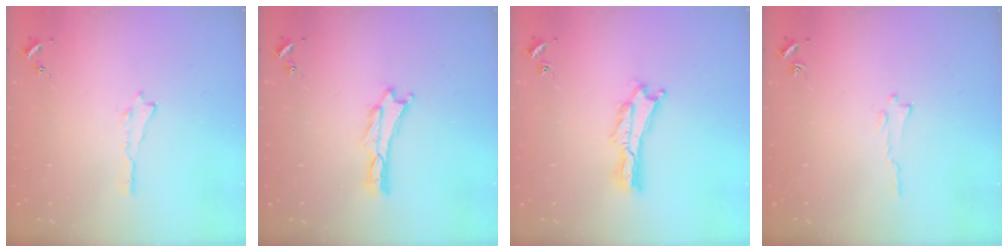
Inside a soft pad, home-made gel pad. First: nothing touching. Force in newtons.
{"total": 0.5, "press": 0.5, "slide": 0.2}
{"total": 1.4, "press": 1.4, "slide": 0.3}
{"total": 0.0}